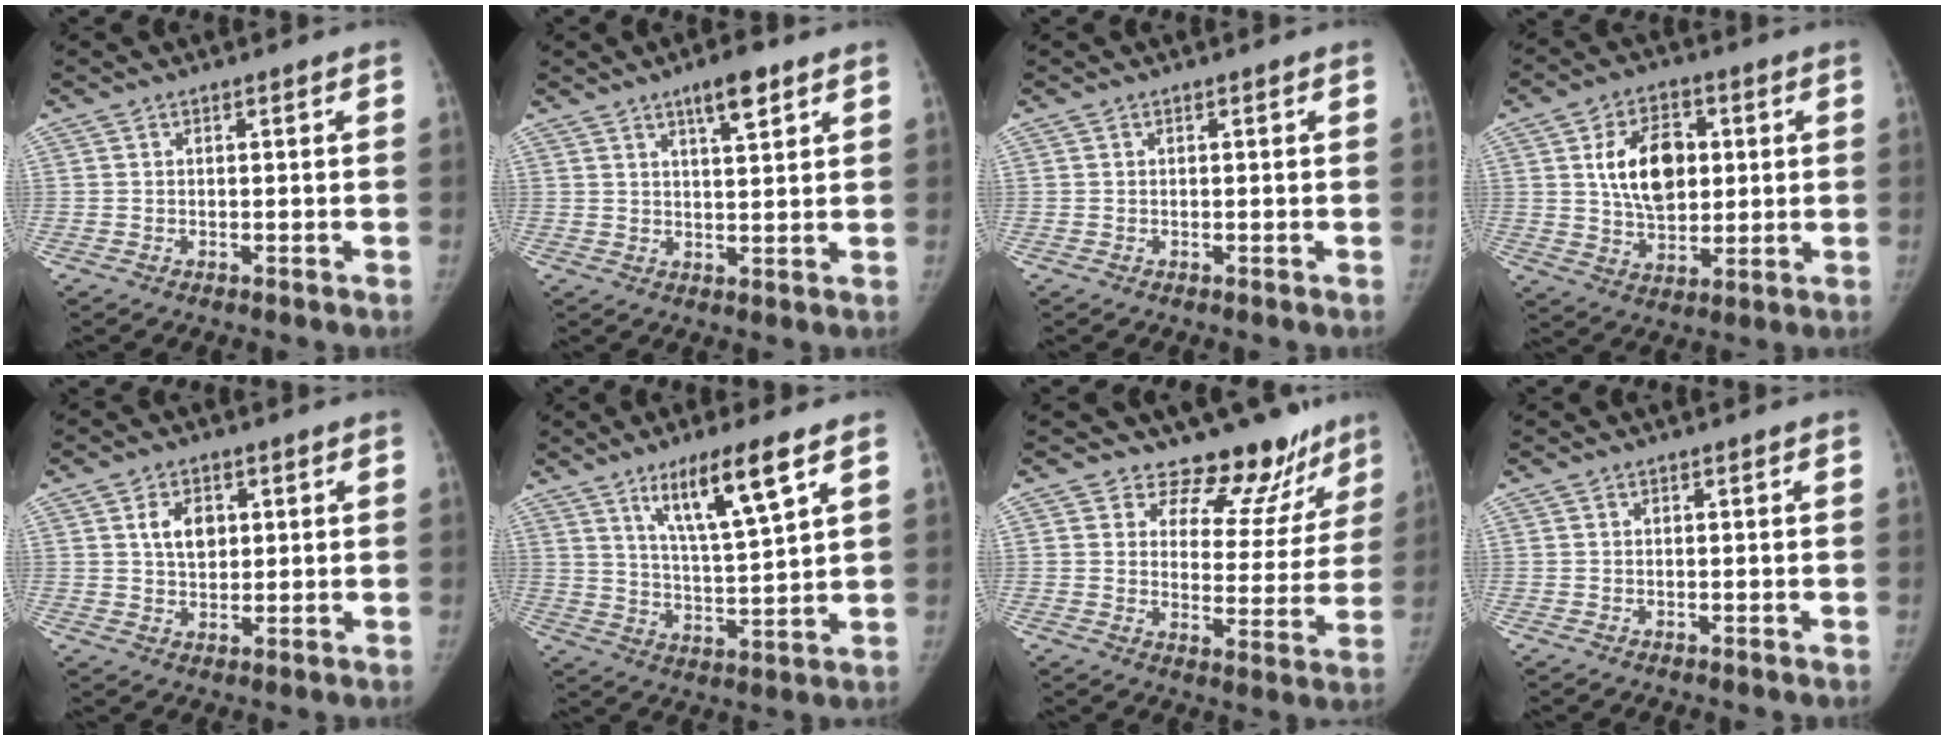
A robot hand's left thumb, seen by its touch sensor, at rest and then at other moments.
{"total": 6.2, "force": [3.8, 1.6, 4.6], "torque": [-0.063, -0.016, 0.058]}
{"total": 0.0}
{"total": 12.9, "force": [2.6, 8.6, 9.3], "torque": [-0.119, -0.005, 0.045]}
{"total": 5.7, "force": [1.7, 4.0, 3.7], "torque": [-0.039, -0.008, 0.029]}
{"total": 12.4, "force": [7.0, 1.7, 10.1], "torque": [-0.174, -0.039, 0.127]}
{"total": 13.7, "force": [12.0, 6.2, 2.5], "torque": [0.029, -0.096, 0.145]}
{"total": 0.0}